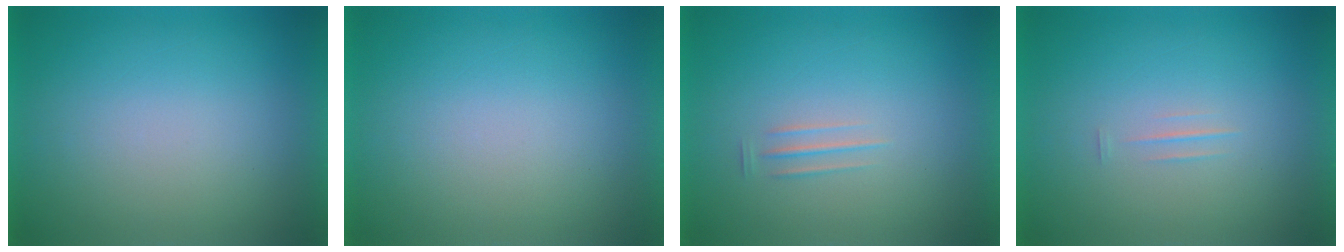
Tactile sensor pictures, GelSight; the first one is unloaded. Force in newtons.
{"total": 1.2}
{"total": 1.6}
{"total": 1.3}